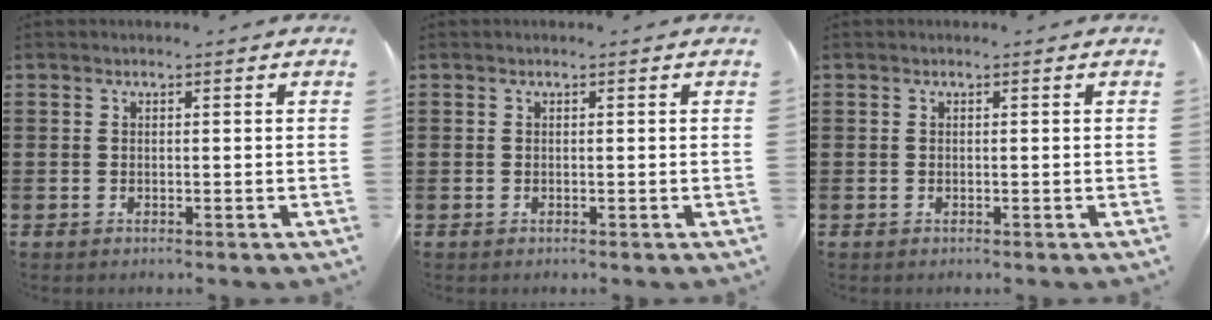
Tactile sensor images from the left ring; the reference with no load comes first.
{"total": 0.0}
{"total": 0.0}